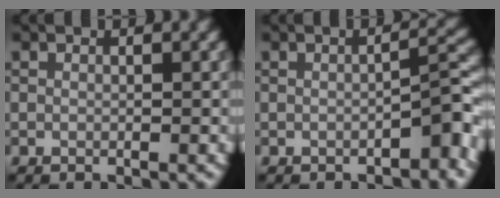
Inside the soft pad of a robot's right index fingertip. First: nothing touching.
{"total": 3.0, "force": [-1.7, 0.8, 2.3], "torque": [-0.029, 0.018, -0.026]}